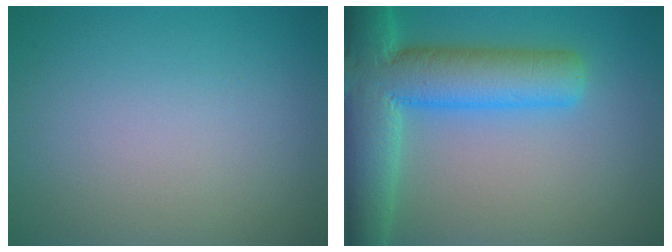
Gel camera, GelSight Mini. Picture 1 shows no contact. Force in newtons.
{"total": 10.3, "press": 10.3, "slide": 0.5}